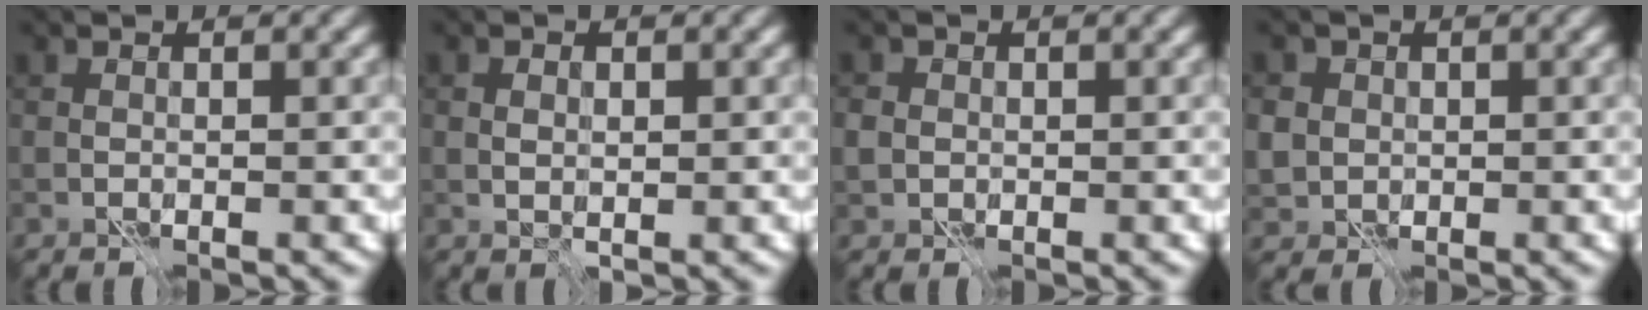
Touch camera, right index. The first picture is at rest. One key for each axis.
{"total": 0.8, "fx": 0.3, "fy": 0.5, "fz": 0.5, "tx": -0.011, "ty": -0.002, "tz": 0.006}
{"total": 1.9, "fx": 0.0, "fy": 1.8, "fz": 0.7, "tx": -0.016, "ty": -0.003, "tz": -0.001}
{"total": 4.4, "fx": 0.8, "fy": 4.0, "fz": 1.5, "tx": -0.035, "ty": 0.013, "tz": 0.001}